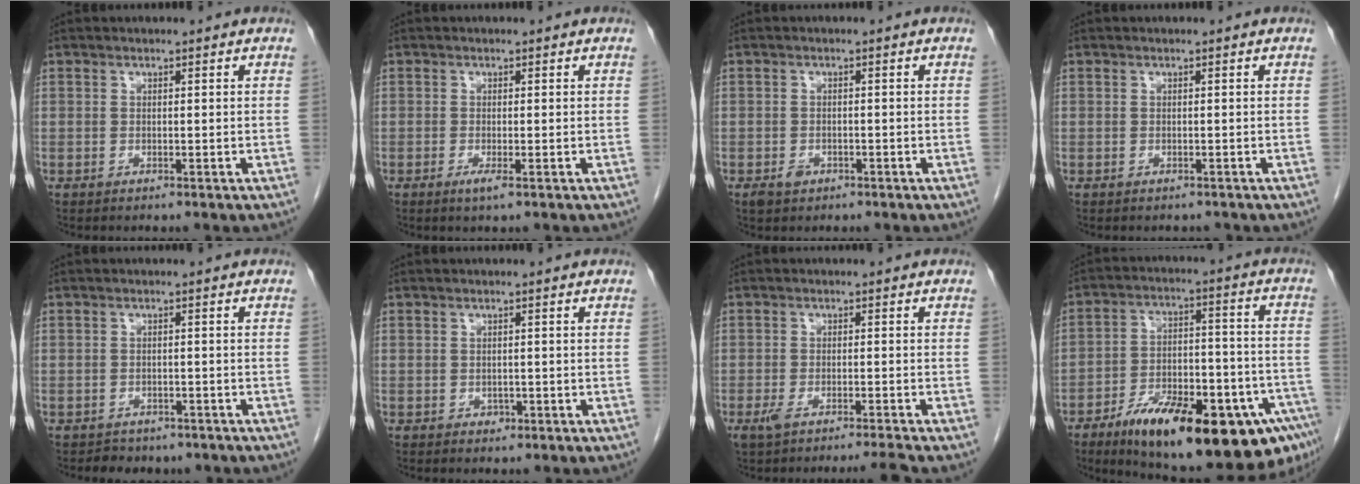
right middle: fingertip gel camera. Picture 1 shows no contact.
{"total": 1.5, "force": [-0.7, 0.0, 1.3], "torque": [-0.023, -0.004, -0.013]}
{"total": 1.9, "force": [-1.1, 1.3, 0.9], "torque": [-0.015, 0.002, -0.012]}
{"total": 1.2, "force": [-1.1, 0.6, 0.0], "torque": [-0.004, 0.001, -0.016]}
{"total": 3.9, "force": [-3.2, 2.3, 0.7], "torque": [-0.015, 0.006, -0.038]}
{"total": 0.9, "force": [-0.4, 0.7, 0.3], "torque": [-0.005, 0.002, -0.003]}
{"total": 4.4, "force": [-3.5, -0.6, 2.5], "torque": [-0.046, -0.004, -0.063]}
{"total": 24.2, "force": [-15.1, 6.0, 17.9], "torque": [-0.201, 0.018, -0.224]}